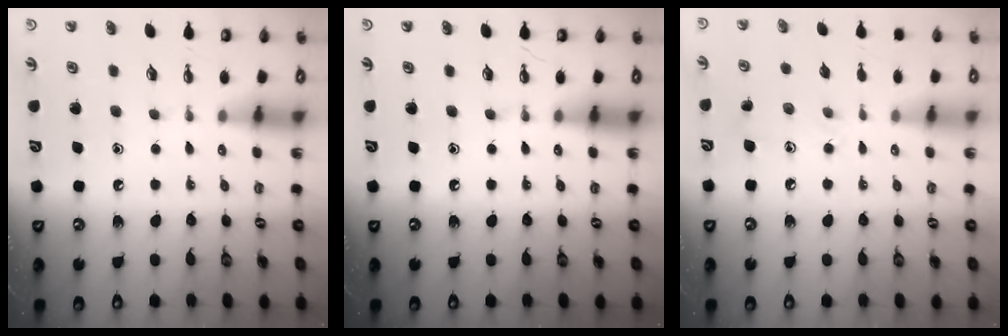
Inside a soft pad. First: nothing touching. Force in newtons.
{"total": 0.0}
{"total": 7.7, "press": 7.7, "slide": 0.4}